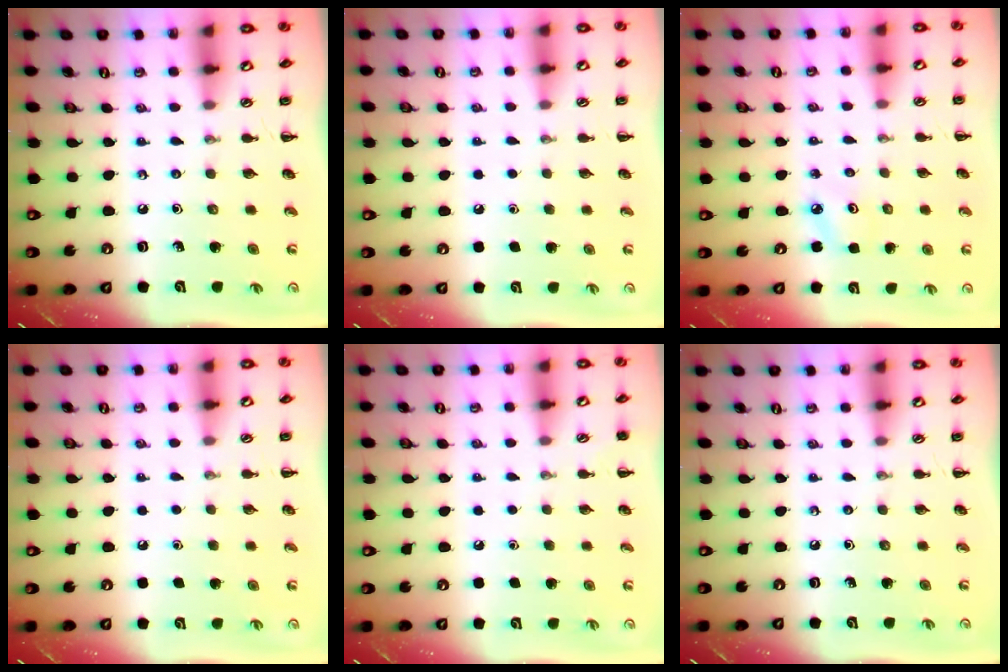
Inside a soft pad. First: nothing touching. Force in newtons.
{"total": 1.8, "press": 1.8, "slide": 0.1}
{"total": 4.3, "press": 4.2, "slide": 1.0}
{"total": 1.8, "press": 1.8, "slide": 0.1}
{"total": 1.6, "press": 1.6, "slide": 0.1}
{"total": 0.0}